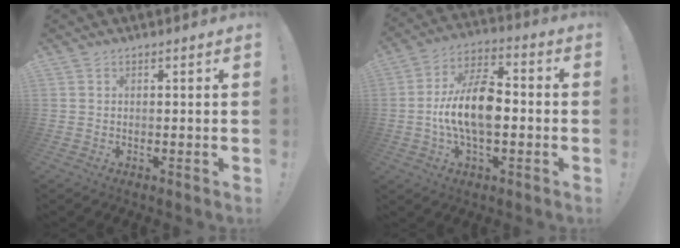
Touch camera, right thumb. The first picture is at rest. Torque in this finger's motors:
{"motor_torque": [2.42, 1.10, 0.43, -0.17, 0.33]}